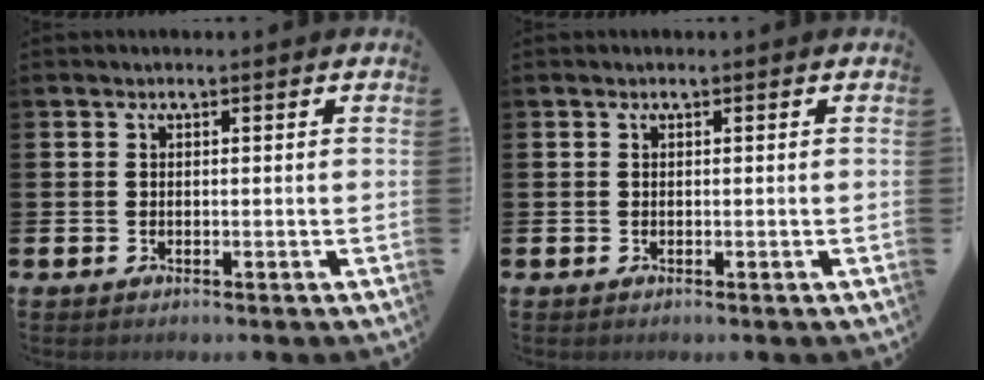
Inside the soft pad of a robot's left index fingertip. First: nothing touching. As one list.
[{"total": 0.0}]